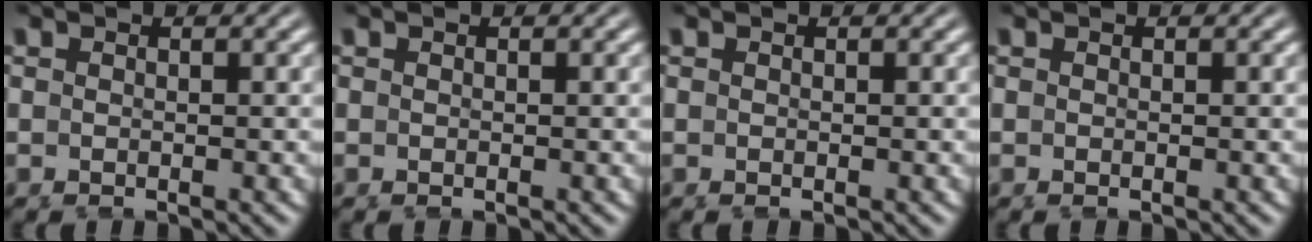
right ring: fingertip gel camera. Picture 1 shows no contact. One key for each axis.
{"total": 0.0}
{"total": 0.0}
{"total": 0.0}